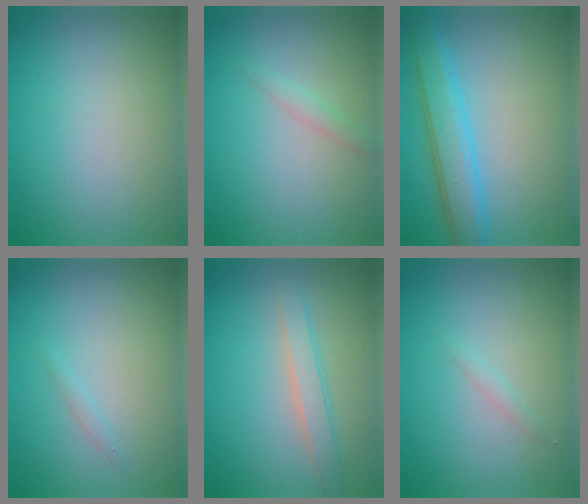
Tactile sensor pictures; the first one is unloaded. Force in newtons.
{"total": 0.9, "press": 0.9, "slide": 0.0}
{"total": 4.3, "press": 4.3, "slide": 0.1}
{"total": 1.1, "press": 1.1, "slide": 0.2}
{"total": 2.3, "press": 2.2, "slide": 0.1}
{"total": 0.7, "press": 0.7, "slide": 0.1}